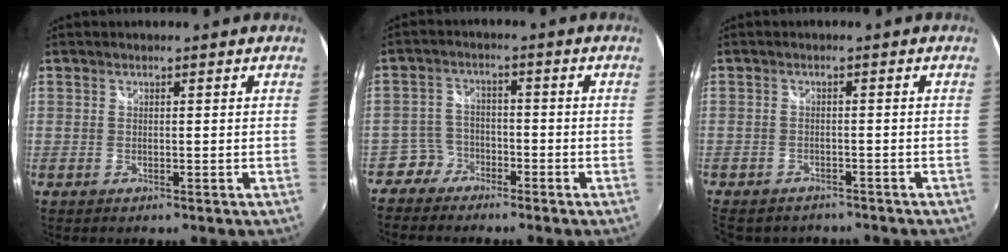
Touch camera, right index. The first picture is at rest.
{"total": 4.6, "force": [-3.5, 2.9, -0.6], "torque": [0.004, 0.017, -0.070]}
{"total": 7.0, "force": [-5.8, 3.4, 1.9], "torque": [-0.055, -0.017, -0.088]}